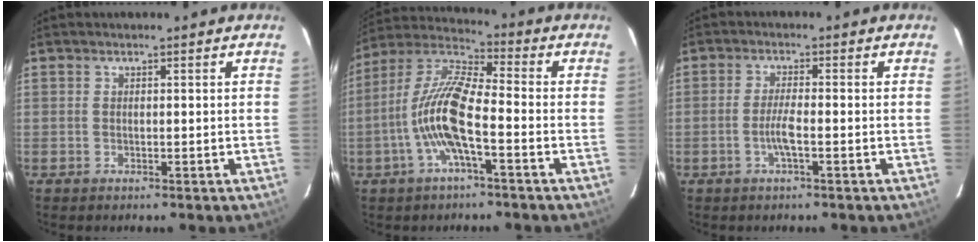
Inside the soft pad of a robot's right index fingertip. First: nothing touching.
{"total": 12.3, "force": [-3.9, 2.8, 11.3], "torque": [-0.234, 0.004, -0.081]}
{"total": 3.4, "force": [-1.4, 0.0, 3.1], "torque": [-0.063, -0.002, -0.027]}